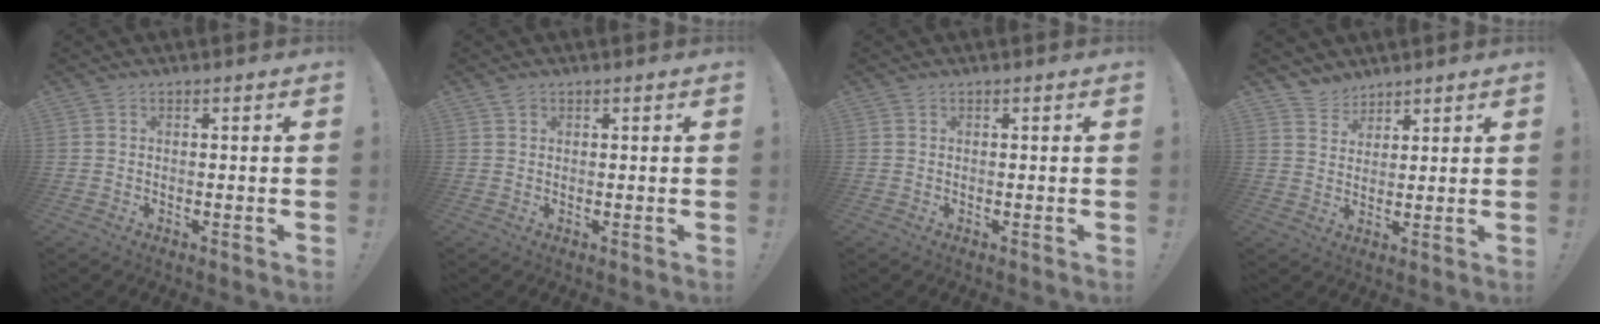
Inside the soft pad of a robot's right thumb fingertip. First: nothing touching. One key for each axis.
{"total": 0.9, "fx": 0.7, "fy": 0.6, "fz": 0.3, "tx": -0.001, "ty": -0.001, "tz": 0.011}
{"total": 0.0}
{"total": 5.4, "fx": 4.6, "fy": 2.7, "fz": 0.1, "tx": -0.005, "ty": -0.031, "tz": 0.090}